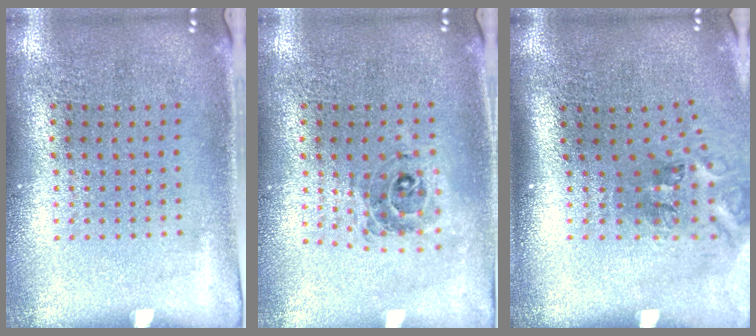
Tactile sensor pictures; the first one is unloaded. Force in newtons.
{"total": 0.6, "press": 0.6, "slide": 0.2}
{"total": 1.7, "press": 1.2, "slide": 1.3}